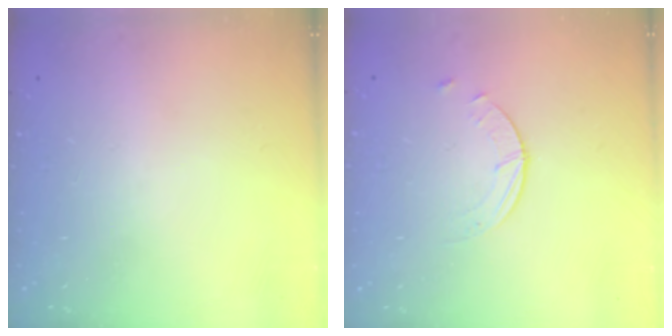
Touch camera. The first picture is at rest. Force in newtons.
{"total": 0.9, "press": 0.9, "slide": 0.2}